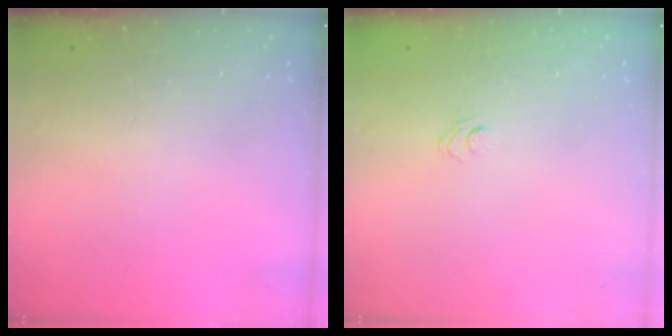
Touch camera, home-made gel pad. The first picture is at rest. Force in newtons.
{"total": 4.3, "press": 4.0, "slide": 1.4}